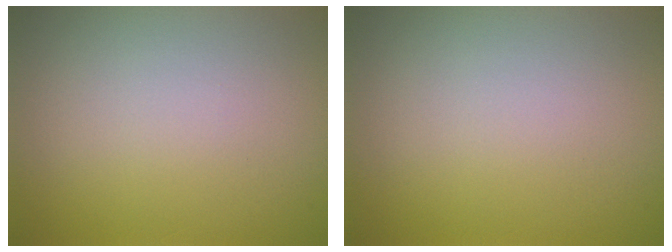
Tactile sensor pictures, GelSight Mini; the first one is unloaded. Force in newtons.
{"total": 0.0}